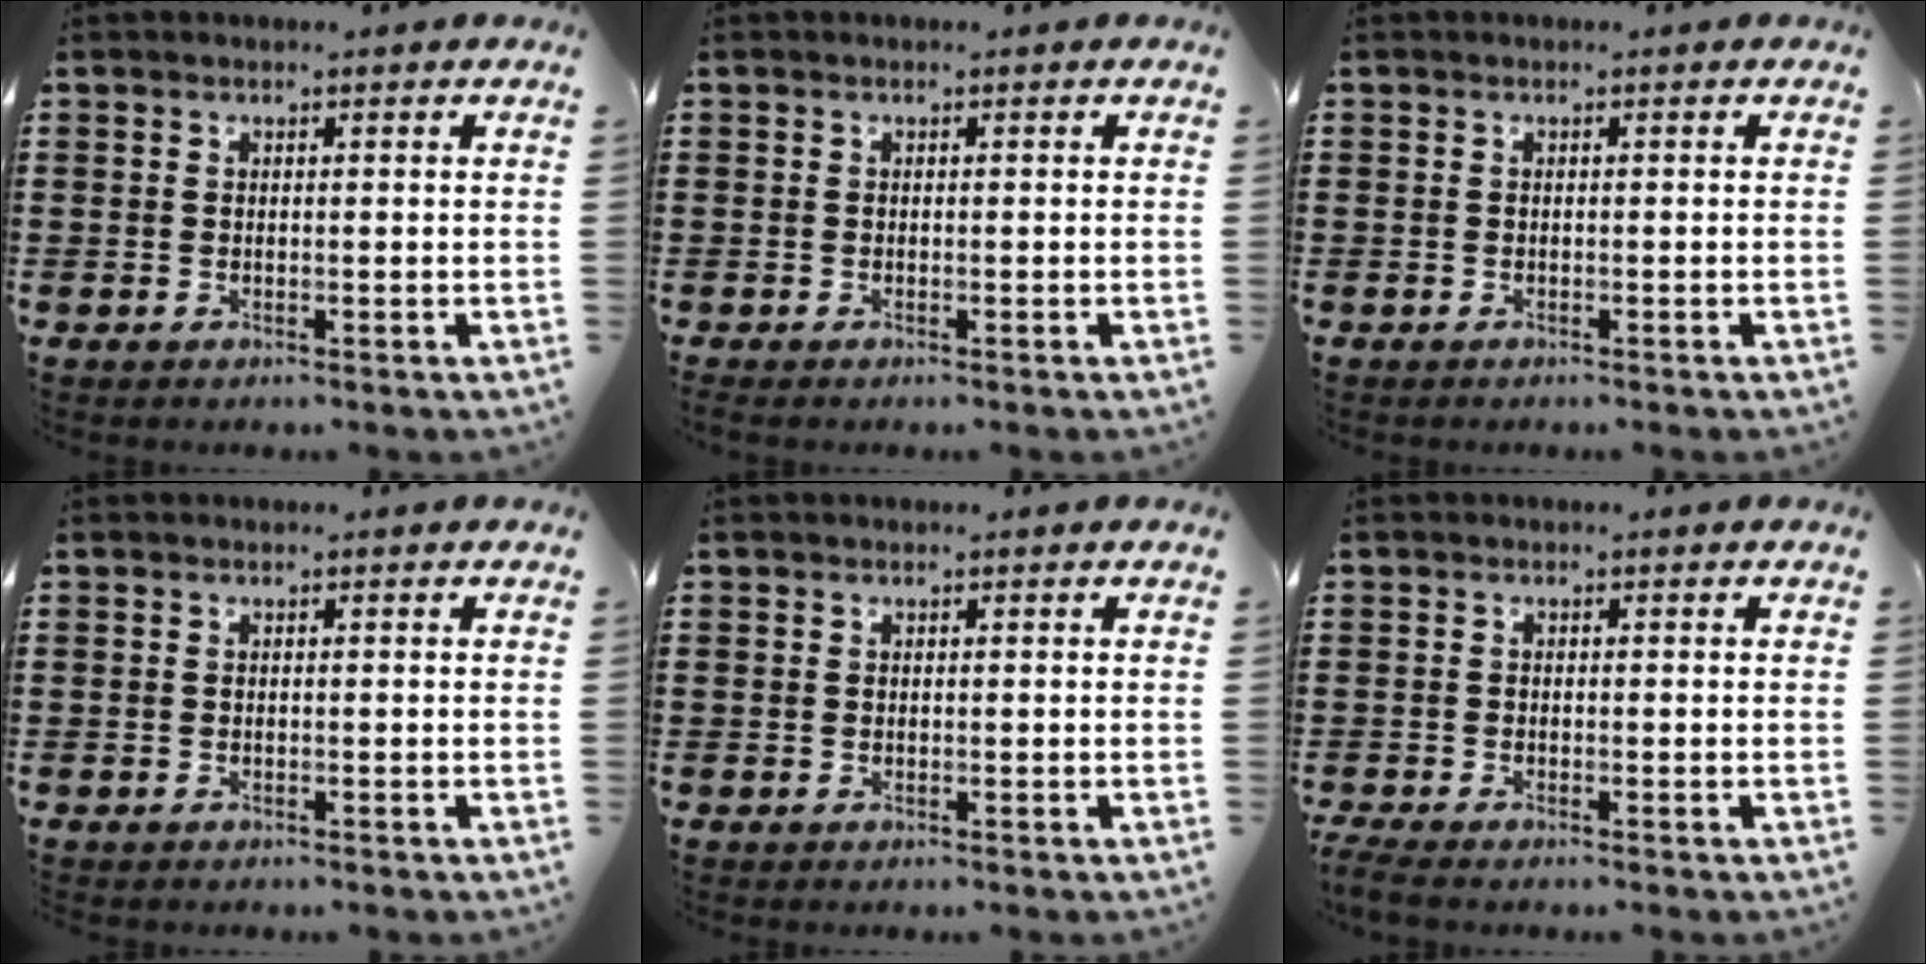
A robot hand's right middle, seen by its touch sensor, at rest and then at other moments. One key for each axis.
{"total": 0.0}
{"total": 0.0}
{"total": 0.0}
{"total": 0.0}
{"total": 1.5, "fx": -1.4, "fy": 0.0, "fz": 0.6, "tx": -0.019, "ty": -0.004, "tz": -0.029}